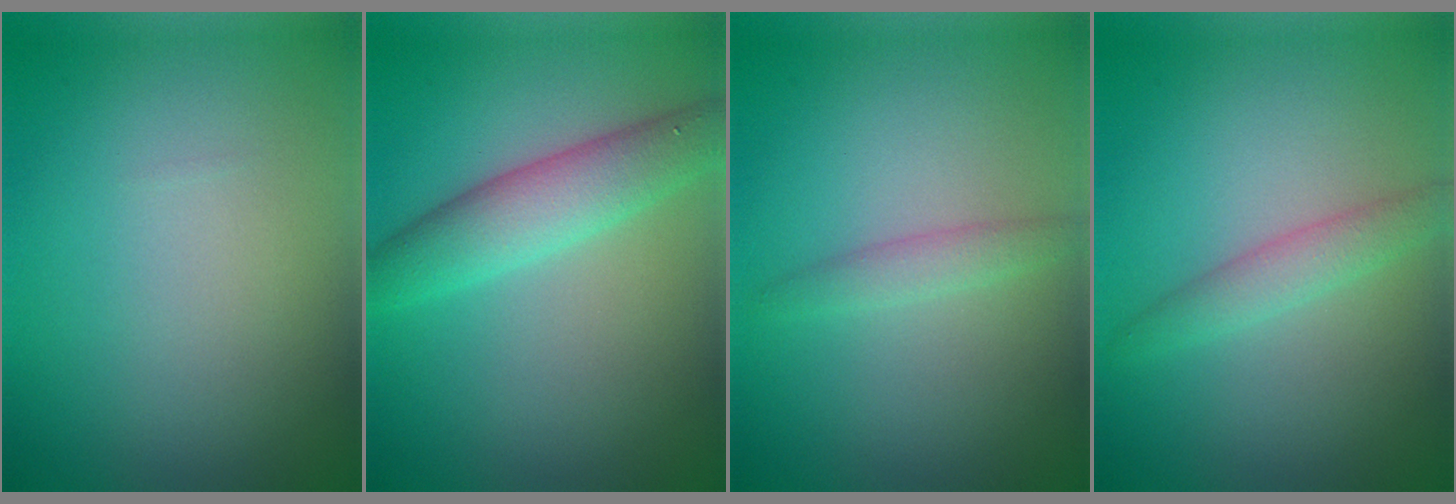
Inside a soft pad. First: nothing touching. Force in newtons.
{"total": 4.3, "press": 4.3, "slide": 0.2}
{"total": 1.5, "press": 1.5, "slide": 0.0}
{"total": 2.1, "press": 2.1, "slide": 0.1}